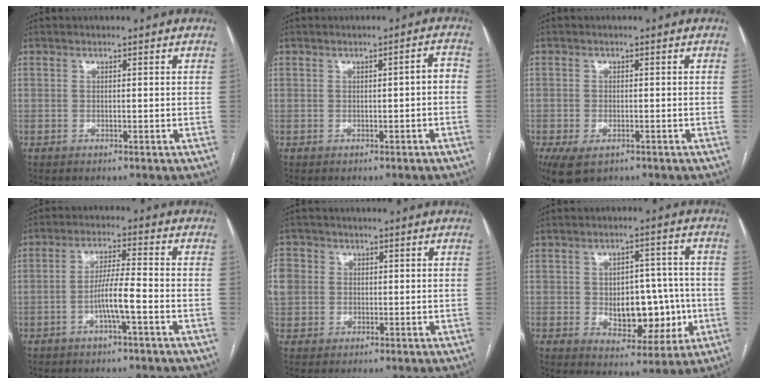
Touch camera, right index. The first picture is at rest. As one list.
[{"total": 1.9, "force": [-0.5, 0.4, 1.8], "torque": [-0.016, 0.005, -0.007]}, {"total": 5.7, "force": [-3.1, 3.3, 3.5], "torque": [-0.069, -0.010, -0.044]}, {"total": 5.8, "force": [-2.1, 0.1, 5.4], "torque": [-0.106, 0.007, -0.038]}, {"total": 9.9, "force": [1.6, 9.1, 3.7], "torque": [-0.124, 0.033, 0.039]}, {"total": 11.0, "force": [-1.4, 6.6, 8.7], "torque": [-0.109, 0.018, -0.005]}]